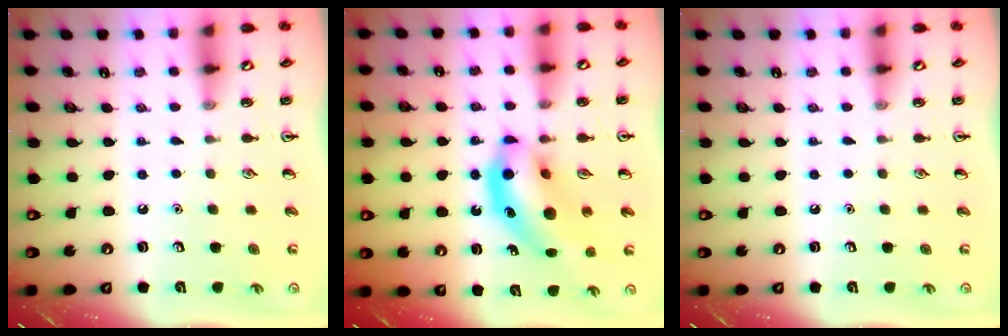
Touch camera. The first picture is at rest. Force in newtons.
{"total": 12.1, "press": 11.6, "slide": 3.5}
{"total": 0.0}